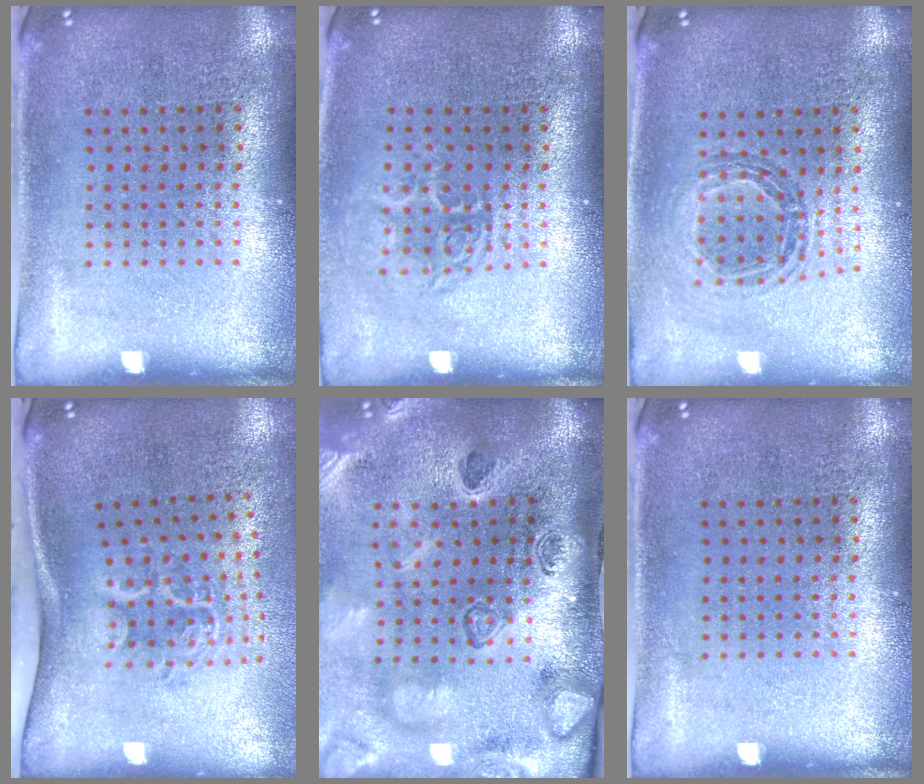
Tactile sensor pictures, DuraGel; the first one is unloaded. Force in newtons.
{"total": 1.7, "press": 1.3, "slide": 1.1}
{"total": 0.9, "press": 0.9, "slide": 0.1}
{"total": 2.1, "press": 1.3, "slide": 1.6}
{"total": 4.5, "press": 3.2, "slide": 3.1}
{"total": 0.0}